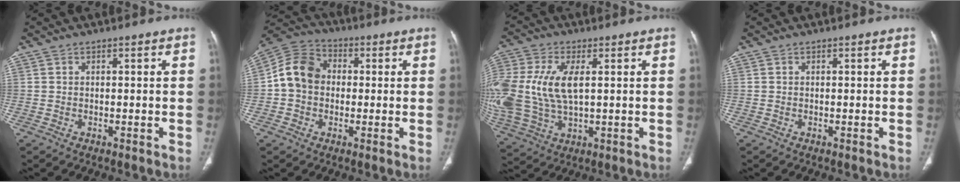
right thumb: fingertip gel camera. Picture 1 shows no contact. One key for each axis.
{"total": 10.1, "fx": 0.1, "fy": 8.4, "fz": 5.7, "tx": -0.094, "ty": 0.031, "tz": -0.011}
{"total": 20.4, "fx": 2.3, "fy": 11.7, "fz": 16.6, "tx": -0.417, "ty": -0.001, "tz": 0.050}
{"total": 0.0}